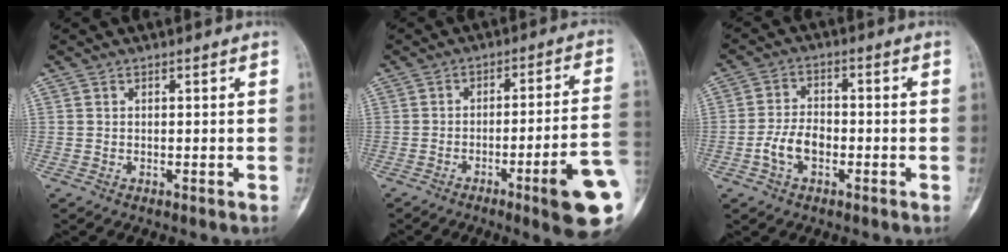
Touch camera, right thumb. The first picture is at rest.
{"total": 14.7, "force": [-5.5, 1.2, 13.6], "torque": [-0.157, 0.022, -0.074]}
{"total": 6.0, "force": [-2.1, 3.7, 4.3], "torque": [-0.079, 0.021, -0.043]}